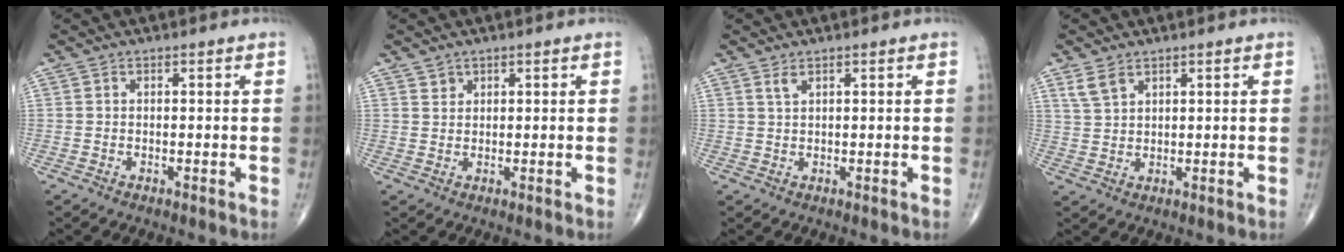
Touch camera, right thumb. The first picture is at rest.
{"total": 1.4, "force": [1.0, 0.9, 0.1], "torque": [0.012, -0.007, 0.015]}
{"total": 1.2, "force": [0.9, 0.2, 0.8], "torque": [-0.016, -0.002, 0.021]}
{"total": 3.4, "force": [2.3, 1.8, 1.7], "torque": [-0.033, -0.006, 0.056]}